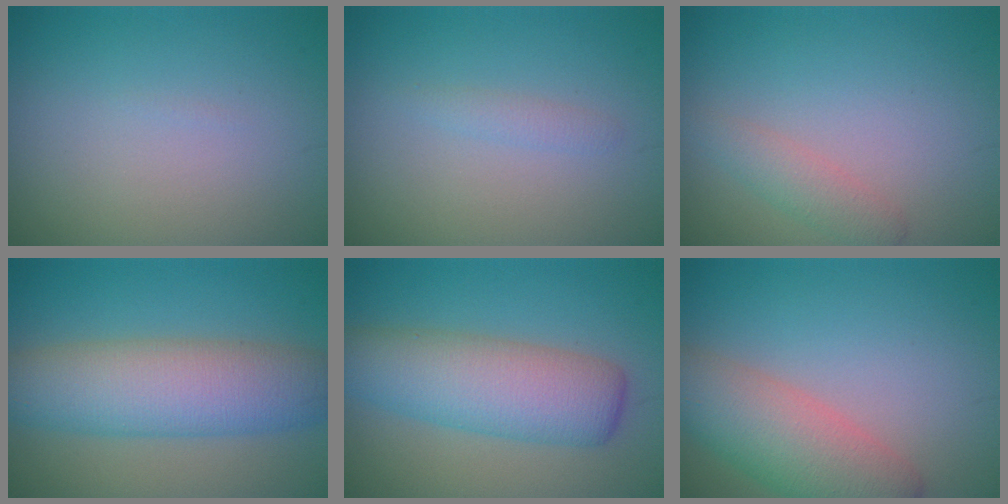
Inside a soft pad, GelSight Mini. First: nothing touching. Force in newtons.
{"total": 1.0, "press": 0.9, "slide": 0.1}
{"total": 1.9, "press": 1.9, "slide": 0.0}
{"total": 8.2, "press": 8.2, "slide": 0.2}
{"total": 7.0, "press": 7.0, "slide": 0.2}
{"total": 6.3, "press": 6.3, "slide": 0.6}